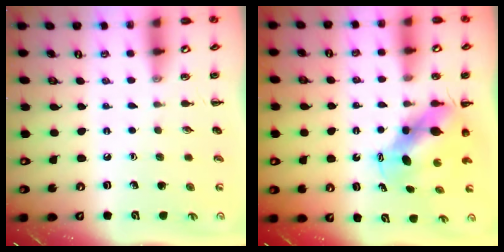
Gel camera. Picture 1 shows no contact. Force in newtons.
{"total": 6.6, "press": 6.5, "slide": 1.4}